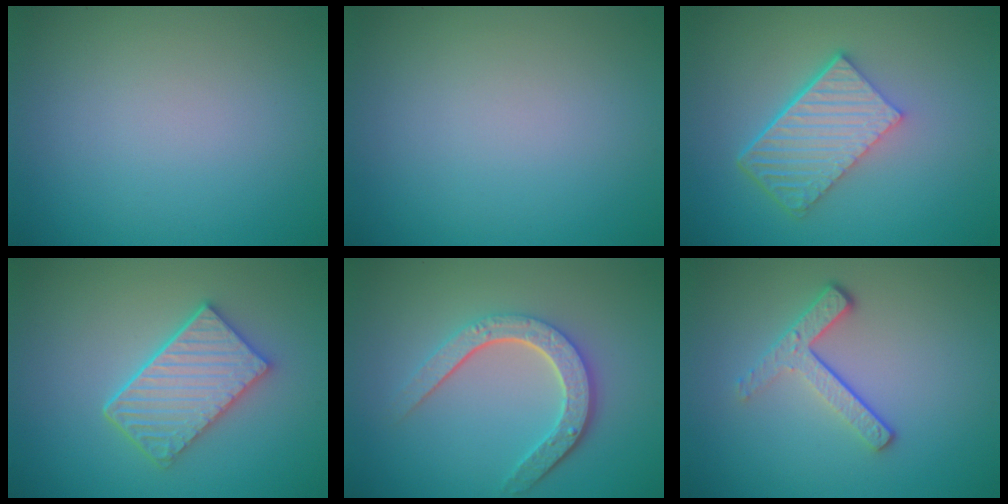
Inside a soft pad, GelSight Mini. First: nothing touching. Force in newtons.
{"total": 0.0}
{"total": 6.0, "press": 4.1, "slide": 4.4}
{"total": 5.0, "press": 4.2, "slide": 2.8}
{"total": 4.7, "press": 3.5, "slide": 3.0}
{"total": 3.3, "press": 2.3, "slide": 2.3}